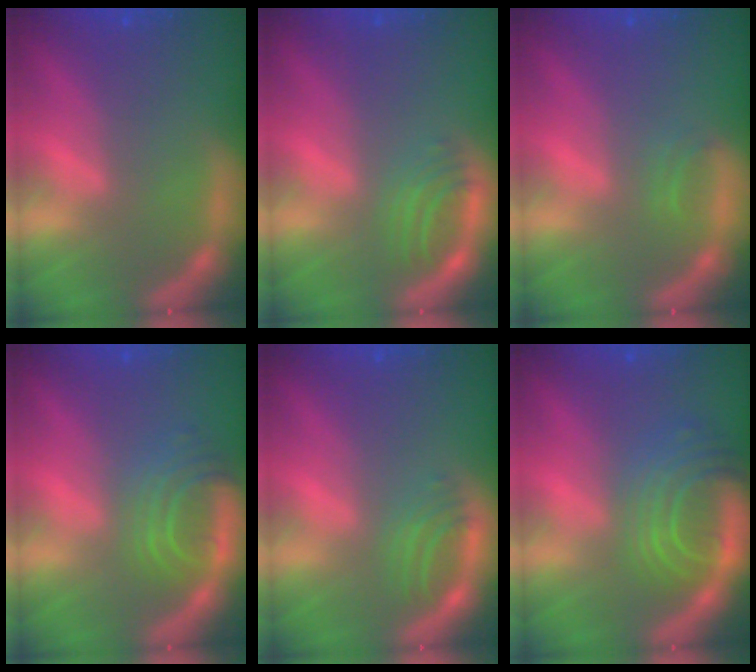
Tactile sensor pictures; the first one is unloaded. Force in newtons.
{"total": 2.9}
{"total": 0.9}
{"total": 5.0}
{"total": 2.5}
{"total": 8.1}